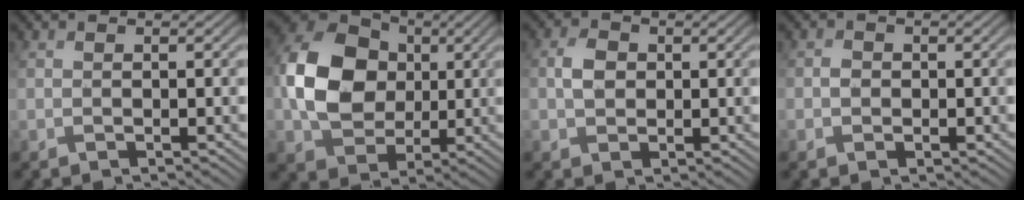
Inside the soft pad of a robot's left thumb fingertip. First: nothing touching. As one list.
[{"total": 11.1, "force": [1.5, 8.9, 6.4], "torque": [-0.148, 0.021, 0.026]}, {"total": 2.2, "force": [0.7, 1.9, 0.7], "torque": [-0.016, 0.010, 0.008]}, {"total": 1.7, "force": [-0.2, 1.6, 0.4], "torque": [0.001, 0.004, -0.004]}]